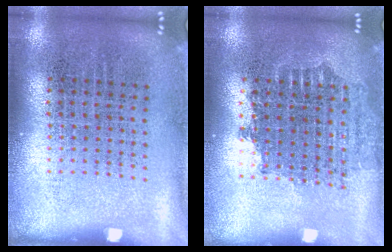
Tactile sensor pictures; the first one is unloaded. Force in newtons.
{"total": 1.7, "press": 1.4, "slide": 1.0}